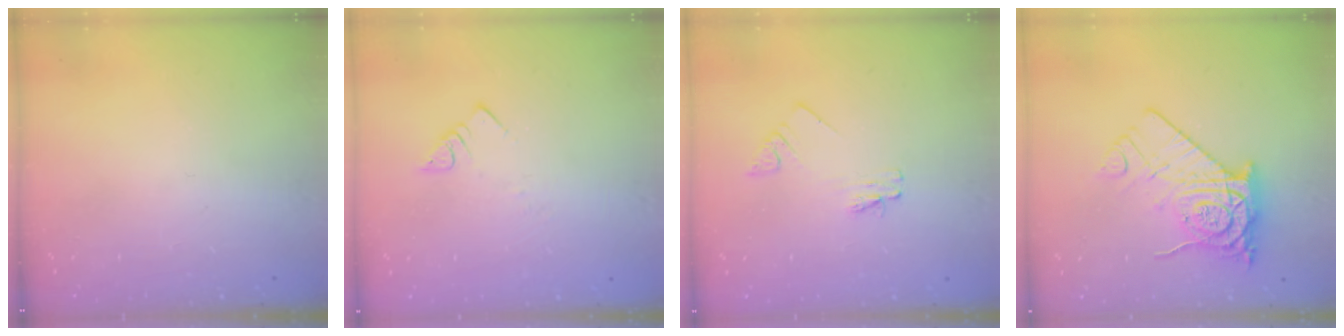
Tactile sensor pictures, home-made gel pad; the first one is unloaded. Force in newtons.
{"total": 3.0, "press": 3.0, "slide": 0.0}
{"total": 2.9, "press": 2.9, "slide": 0.3}
{"total": 13.7, "press": 13.7, "slide": 1.2}